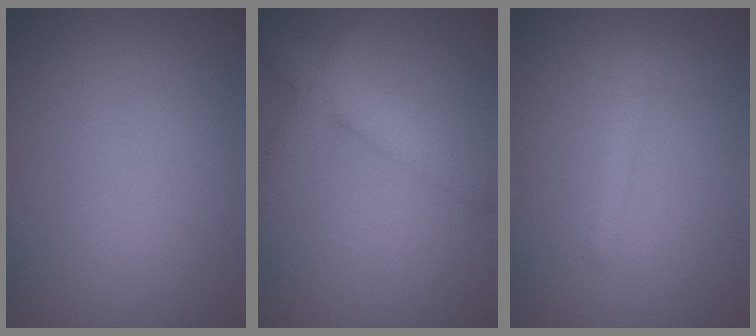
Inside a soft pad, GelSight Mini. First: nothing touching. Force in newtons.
{"total": 4.2, "press": 4.2, "slide": 0.2}
{"total": 1.2, "press": 1.2, "slide": 0.0}